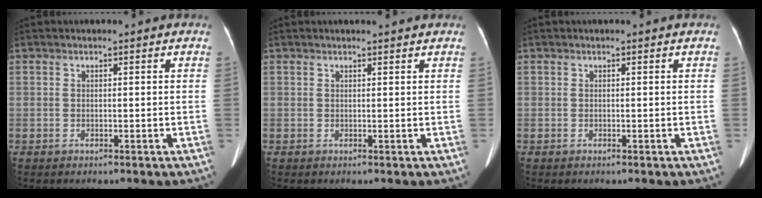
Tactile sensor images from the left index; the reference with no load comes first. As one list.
[{"total": 1.8, "force": [1.7, 0.0, 0.5], "torque": [-0.010, 0.004, 0.019]}, {"total": 0.0}]